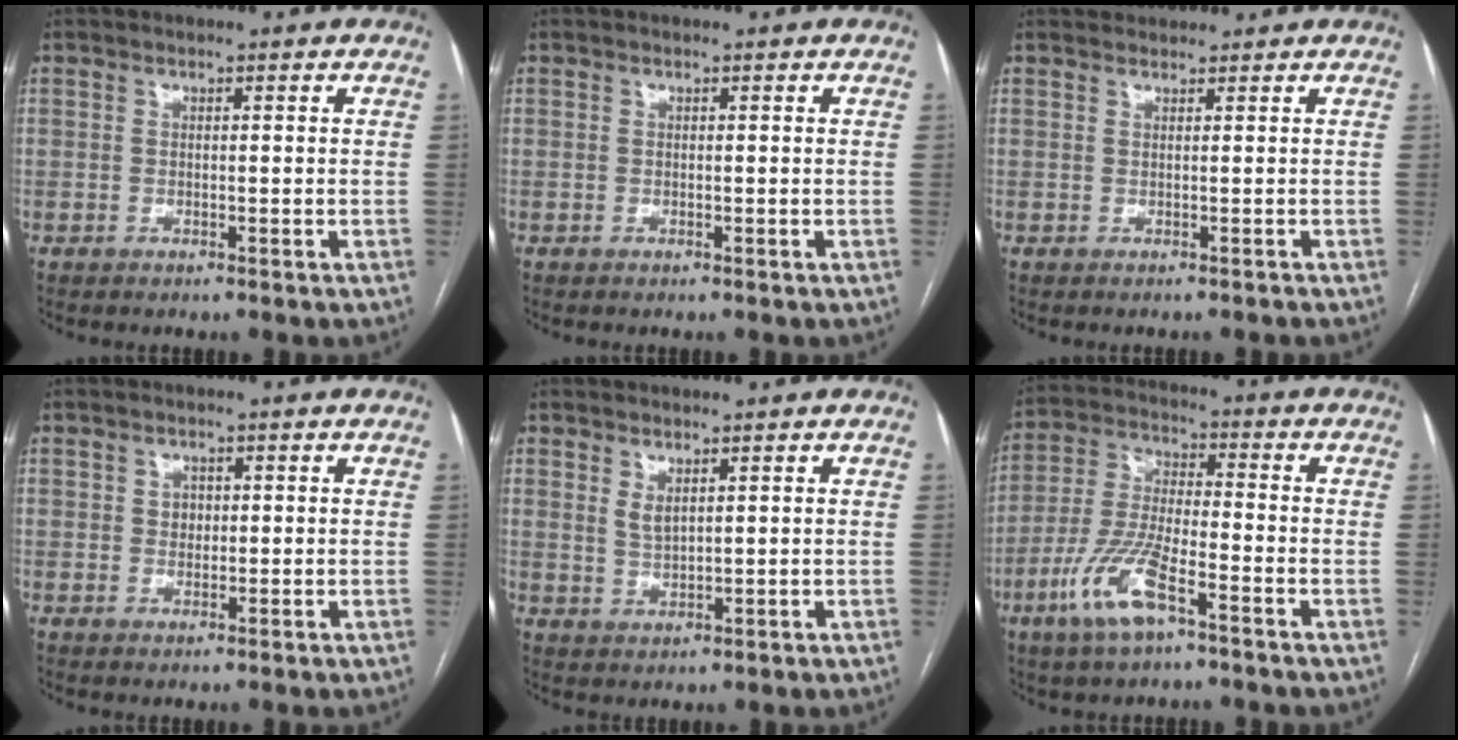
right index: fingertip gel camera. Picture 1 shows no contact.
{"total": 0.0}
{"total": 1.1, "force": [0.8, 0.7, 0.4], "torque": [-0.025, 0.022, 0.012]}
{"total": 1.7, "force": [0.3, 1.4, 0.8], "torque": [-0.011, 0.001, 0.004]}
{"total": 2.2, "force": [1.3, 0.9, 1.5], "torque": [-0.032, -0.004, 0.033]}
{"total": 10.4, "force": [-5.6, 2.3, 8.5], "torque": [-0.186, -0.010, -0.109]}